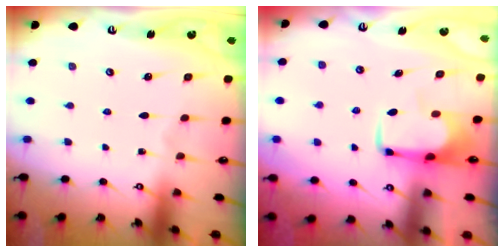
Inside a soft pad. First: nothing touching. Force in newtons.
{"total": 1.9, "press": 1.9, "slide": 0.5}